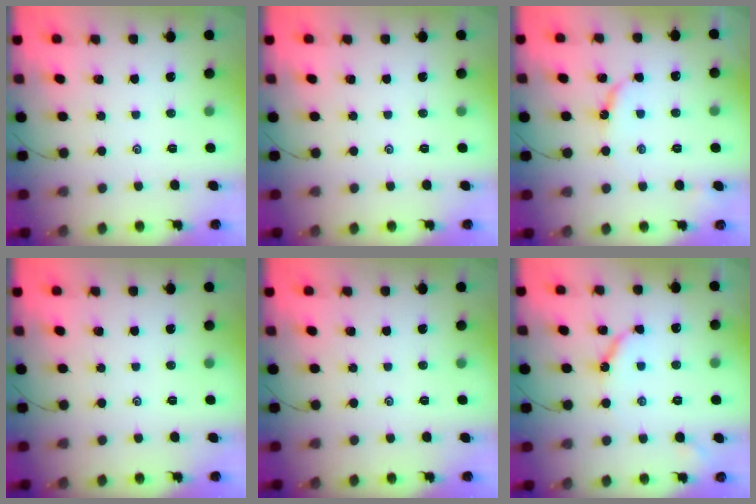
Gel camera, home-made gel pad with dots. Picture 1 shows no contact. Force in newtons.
{"total": 0.0}
{"total": 5.2, "press": 5.1, "slide": 0.6}
{"total": 0.0}
{"total": 0.0}
{"total": 6.5, "press": 6.5, "slide": 0.6}